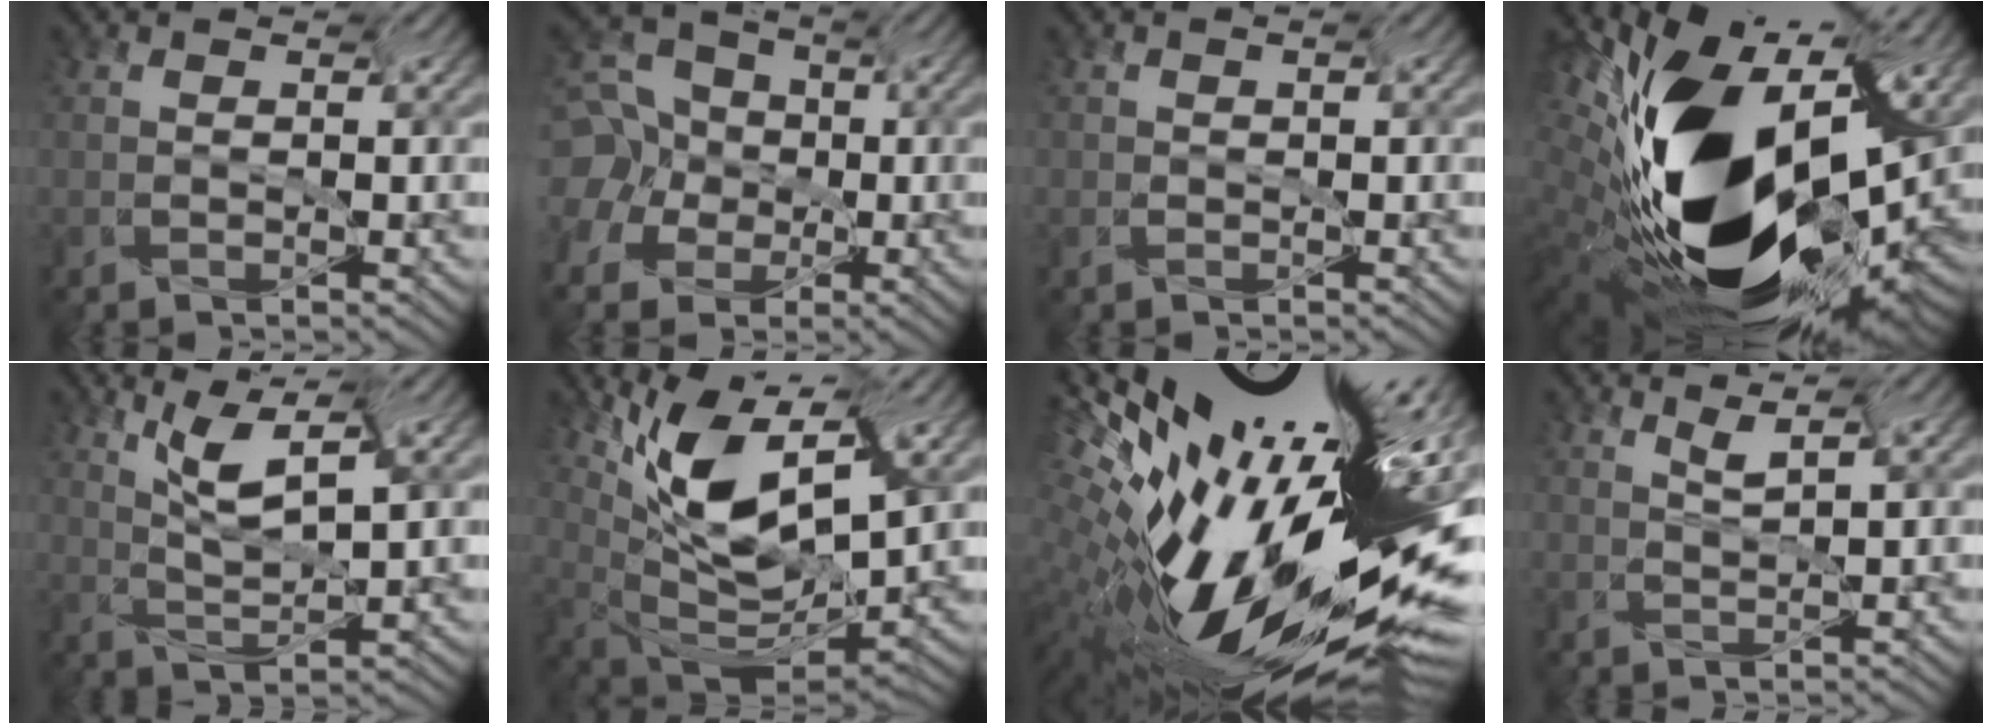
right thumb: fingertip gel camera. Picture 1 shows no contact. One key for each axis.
{"total": 8.1, "fx": 1.3, "fy": 6.7, "fz": 4.3, "tx": -0.155, "ty": 0.037, "tz": 0.035}
{"total": 1.0, "fx": -0.7, "fy": -0.1, "fz": -0.6, "tx": 0.010, "ty": 0.000, "tz": -0.014}
{"total": 17.2, "fx": -2.2, "fy": 9.7, "fz": 14.0, "tx": -0.293, "ty": -0.071, "tz": -0.013}
{"total": 5.2, "fx": 2.7, "fy": 0.5, "fz": 4.3, "tx": -0.099, "ty": 0.003, "tz": 0.059}
{"total": 10.0, "fx": 2.7, "fy": 4.5, "fz": 8.5, "tx": -0.180, "ty": 0.018, "tz": 0.066}
{"total": 16.6, "fx": -3.7, "fy": 5.6, "fz": 15.1, "tx": -0.253, "ty": -0.036, "tz": -0.061}
{"total": 1.6, "fx": 1.3, "fy": -0.9, "fz": 0.4, "tx": -0.013, "ty": -0.007, "tz": 0.035}